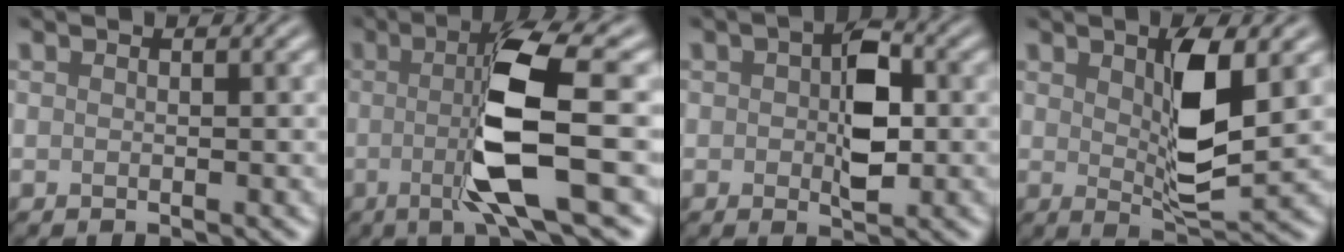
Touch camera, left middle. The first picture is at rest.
{"total": 8.4, "force": [-0.4, 1.6, 8.3], "torque": [-0.139, -0.009, -0.007]}
{"total": 5.0, "force": [0.2, 2.6, 4.3], "torque": [-0.064, 0.003, 0.000]}
{"total": 5.8, "force": [1.3, 1.9, 5.3], "torque": [-0.095, -0.007, 0.026]}